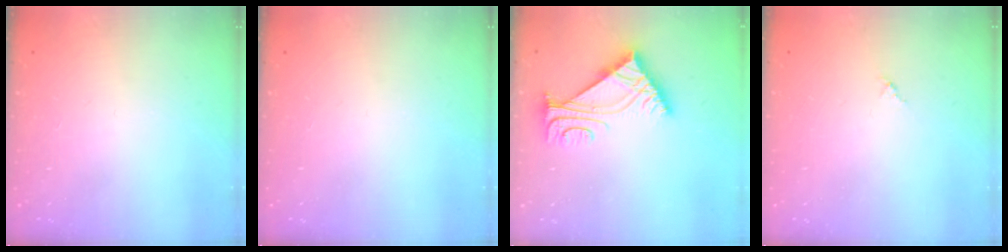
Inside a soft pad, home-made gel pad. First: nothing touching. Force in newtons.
{"total": 0.0}
{"total": 6.7, "press": 6.6, "slide": 0.9}
{"total": 0.0}